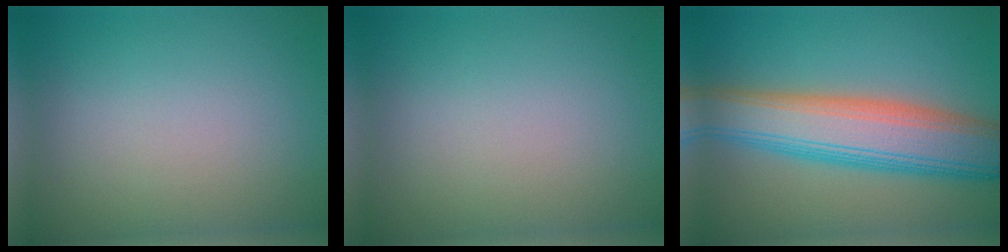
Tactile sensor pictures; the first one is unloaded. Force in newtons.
{"total": 0.0}
{"total": 9.6, "press": 9.5, "slide": 0.4}